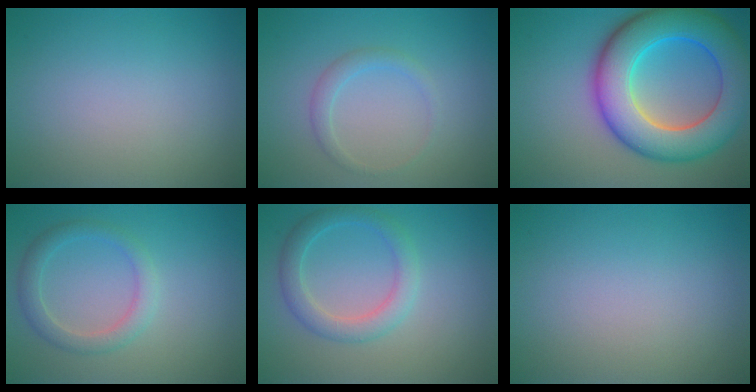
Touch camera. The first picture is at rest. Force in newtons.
{"total": 1.5, "press": 1.5, "slide": 0.1}
{"total": 11.1, "press": 11.1, "slide": 0.5}
{"total": 2.5, "press": 2.5, "slide": 0.1}
{"total": 3.0, "press": 3.0, "slide": 0.2}
{"total": 0.0}